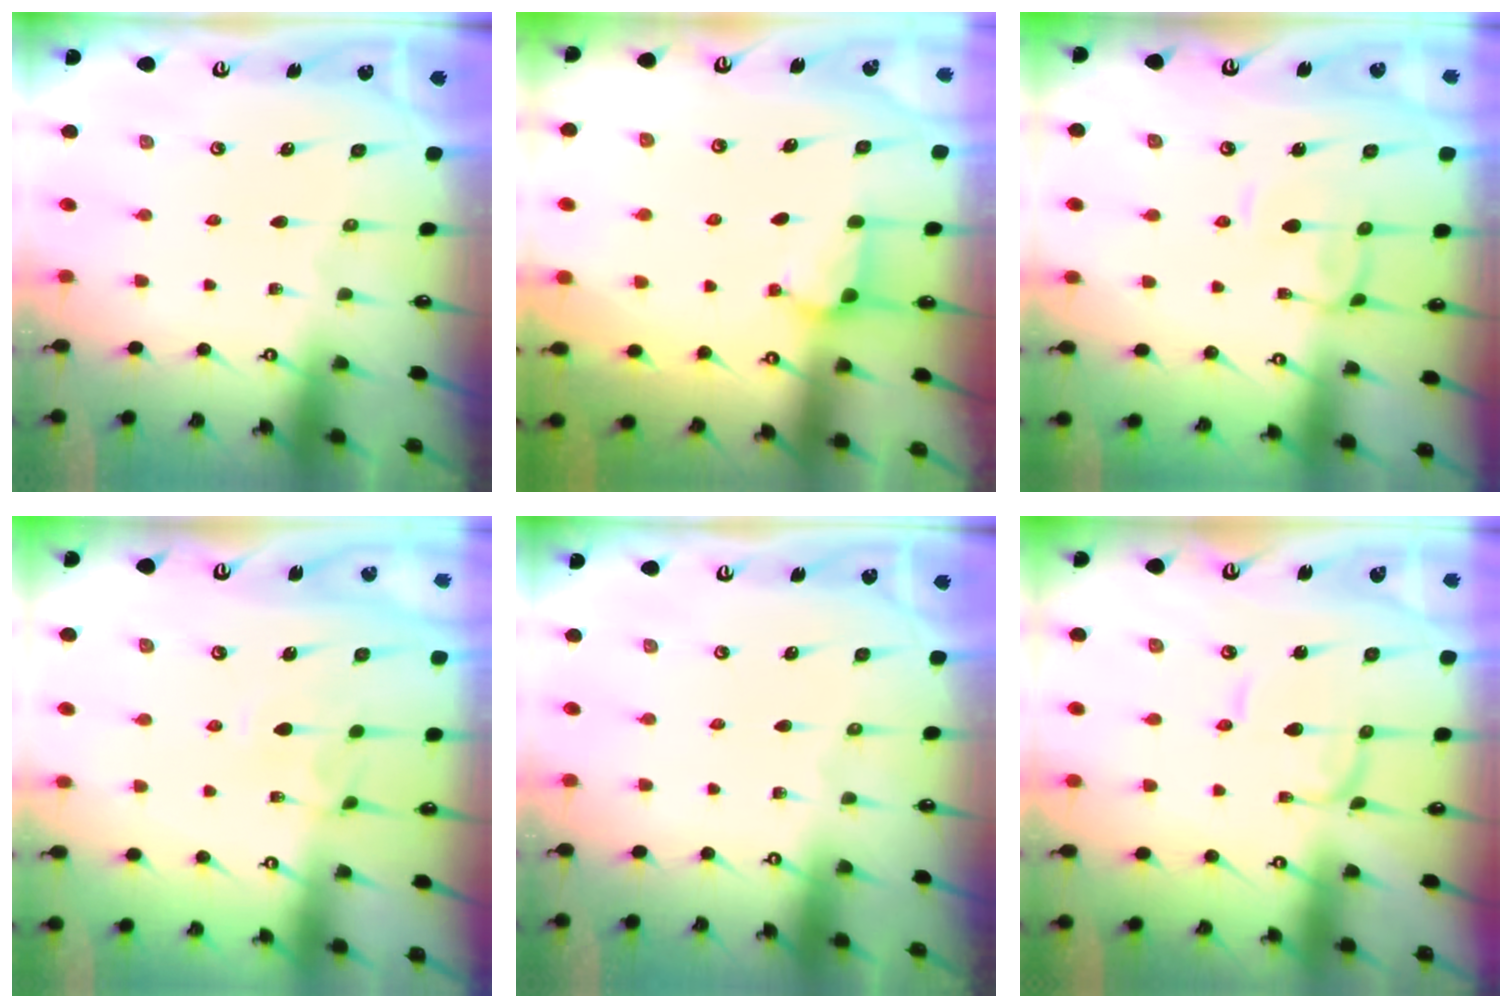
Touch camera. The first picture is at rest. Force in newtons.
{"total": 3.2, "press": 3.1, "slide": 0.3}
{"total": 2.0, "press": 2.0, "slide": 0.5}
{"total": 3.9, "press": 3.9, "slide": 0.2}
{"total": 0.0}
{"total": 1.3, "press": 1.3, "slide": 0.1}